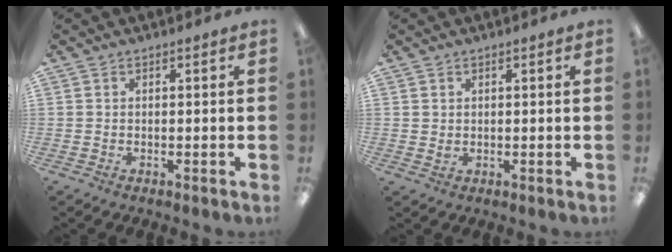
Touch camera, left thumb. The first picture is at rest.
{"total": 1.0, "force": [0.4, 0.9, 0.4], "torque": [-0.002, -0.001, 0.005]}